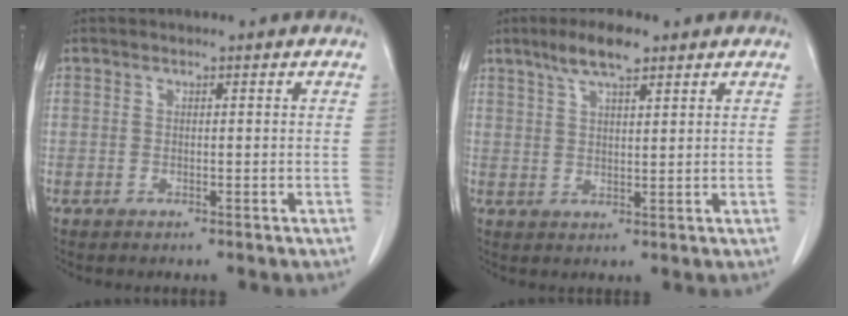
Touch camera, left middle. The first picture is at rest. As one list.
[{"total": 5.8, "force": [4.0, 1.2, 4.0], "torque": [-0.081, 0.008, 0.073]}]